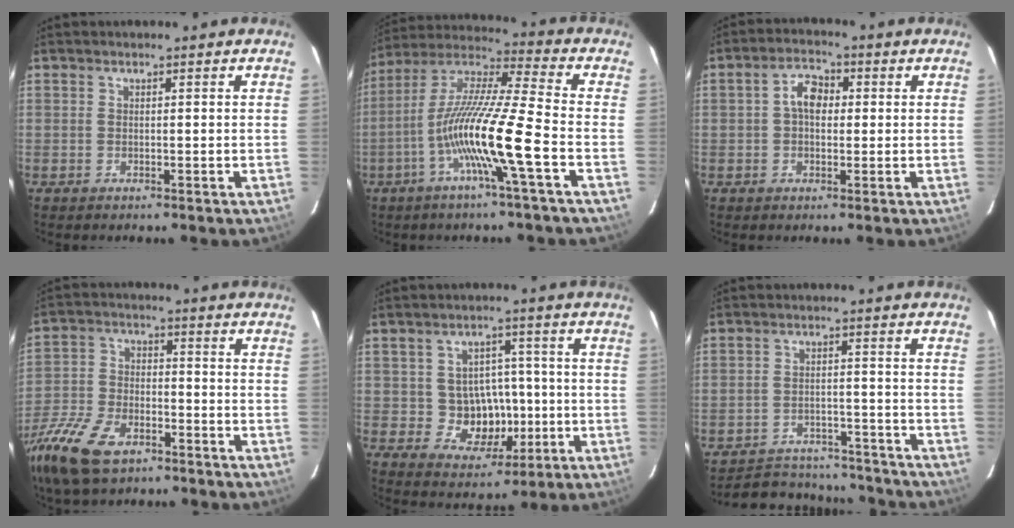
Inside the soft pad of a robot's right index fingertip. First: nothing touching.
{"total": 15.9, "force": [-6.1, -0.4, 14.7], "torque": [-0.276, -0.008, -0.124]}
{"total": 4.8, "force": [0.4, 3.3, 3.5], "torque": [-0.063, 0.019, 0.006]}
{"total": 17.9, "force": [-11.9, 8.5, 10.4], "torque": [-0.257, -0.030, -0.229]}
{"total": 8.8, "force": [-1.2, 7.9, 3.7], "torque": [-0.077, 0.013, -0.004]}
{"total": 15.8, "force": [-14.3, 5.1, 4.2], "torque": [-0.097, 0.021, -0.185]}